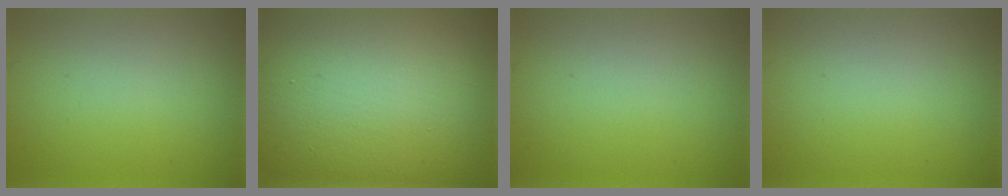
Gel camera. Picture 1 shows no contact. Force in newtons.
{"total": 23.5, "press": 23.4, "slide": 1.6}
{"total": 0.0}
{"total": 0.0}